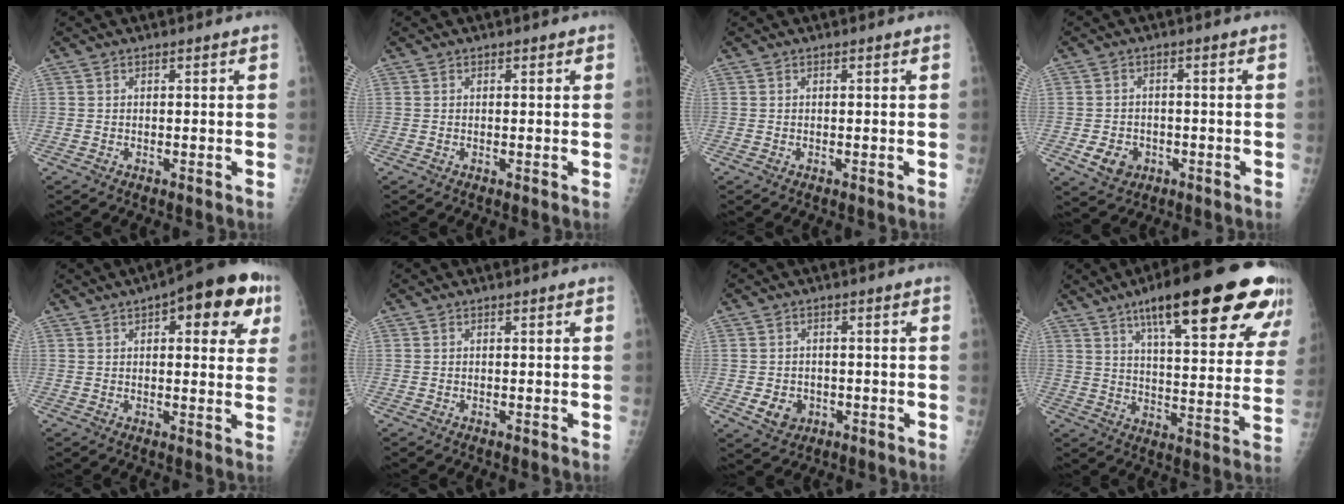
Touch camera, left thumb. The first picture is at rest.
{"total": 0.0}
{"total": 0.0}
{"total": 4.9, "force": [-1.9, 4.0, 2.0], "torque": [-0.022, 0.005, -0.024]}
{"total": 14.9, "force": [6.4, 6.3, 11.9], "torque": [-0.109, 0.000, 0.071]}
{"total": 0.0}
{"total": 4.3, "force": [-1.3, 3.7, 1.8], "torque": [-0.016, 0.002, -0.011]}
{"total": 26.7, "force": [15.9, 6.6, 20.4], "torque": [-0.258, -0.036, 0.223]}